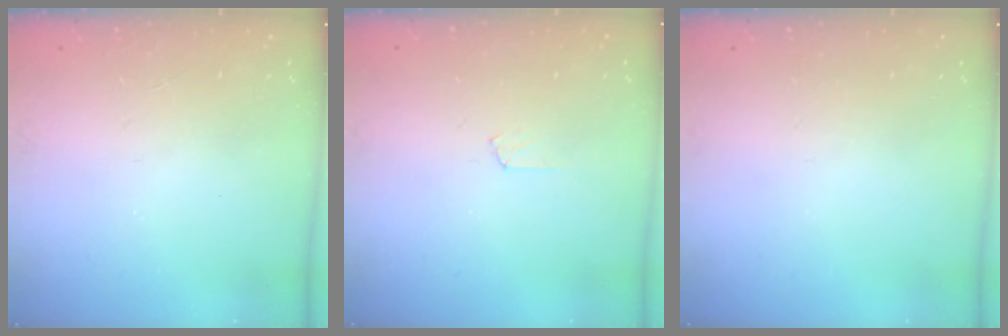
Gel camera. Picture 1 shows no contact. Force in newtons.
{"total": 3.9, "press": 3.9, "slide": 0.5}
{"total": 0.0}